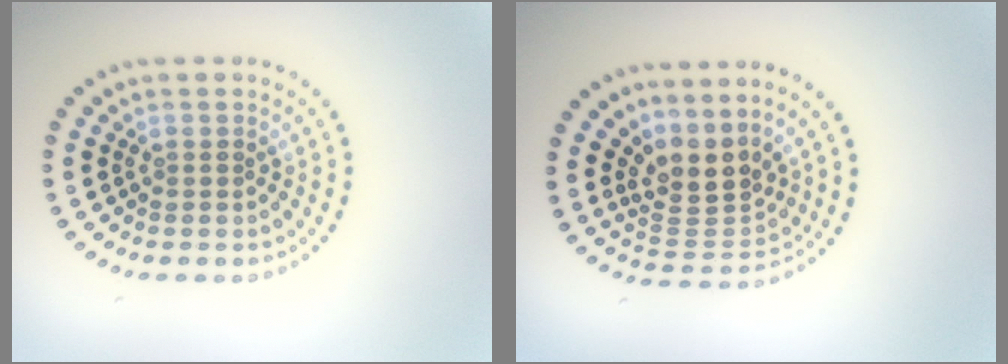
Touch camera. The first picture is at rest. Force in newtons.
{"total": 3.4, "press": 2.6, "slide": 2.2}